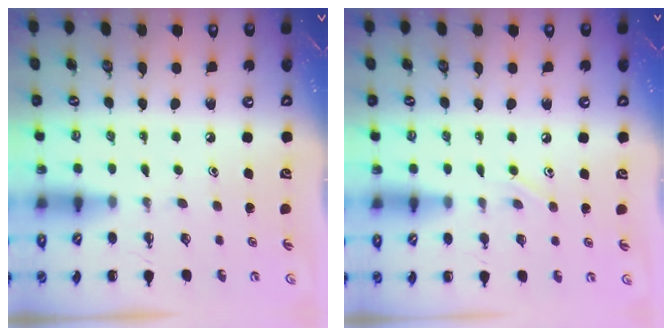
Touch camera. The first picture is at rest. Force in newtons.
{"total": 4.2, "press": 4.1, "slide": 1.1}